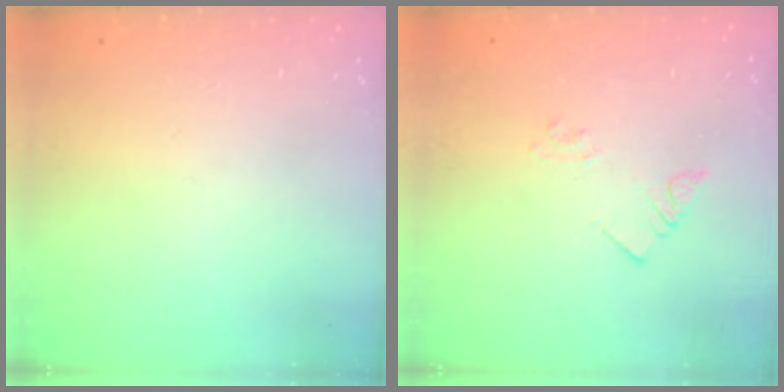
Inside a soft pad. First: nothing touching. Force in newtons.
{"total": 2.0, "press": 2.0, "slide": 0.3}